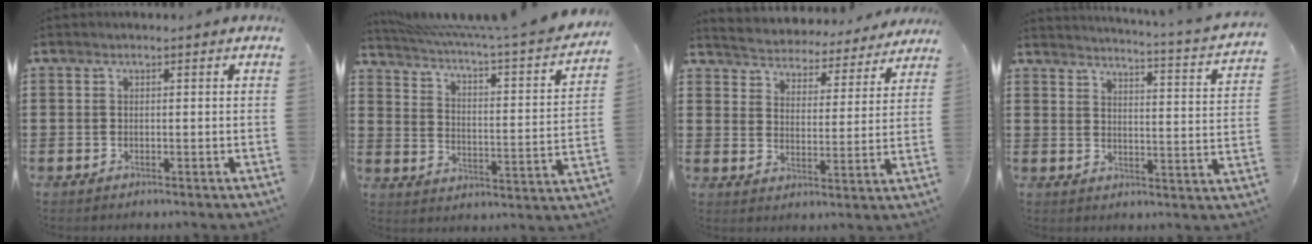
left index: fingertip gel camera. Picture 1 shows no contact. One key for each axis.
{"total": 3.7, "fx": 2.9, "fy": -0.6, "fz": 2.2, "tx": -0.060, "ty": -0.039, "tz": 0.037}
{"total": 4.1, "fx": 4.1, "fy": -0.1, "fz": -0.6, "tx": -0.015, "ty": -0.039, "tz": 0.064}
{"total": 2.8, "fx": 2.4, "fy": -0.9, "fz": 1.2, "tx": -0.033, "ty": -0.037, "tz": 0.026}